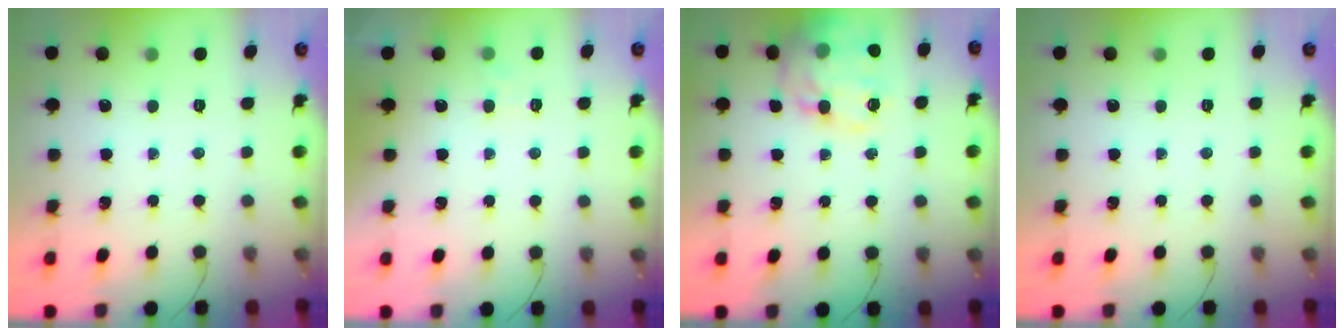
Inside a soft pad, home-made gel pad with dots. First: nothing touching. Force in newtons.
{"total": 4.2, "press": 4.1, "slide": 1.1}
{"total": 16.0, "press": 15.8, "slide": 2.2}
{"total": 0.0}